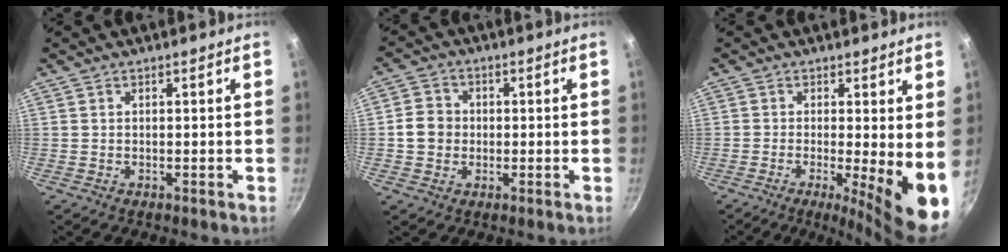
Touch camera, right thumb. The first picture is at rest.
{"total": 5.4, "force": [-0.3, 4.9, 2.3], "torque": [-0.023, 0.011, -0.016]}
{"total": 10.1, "force": [-1.1, 1.9, 9.9], "torque": [-0.128, -0.017, -0.015]}